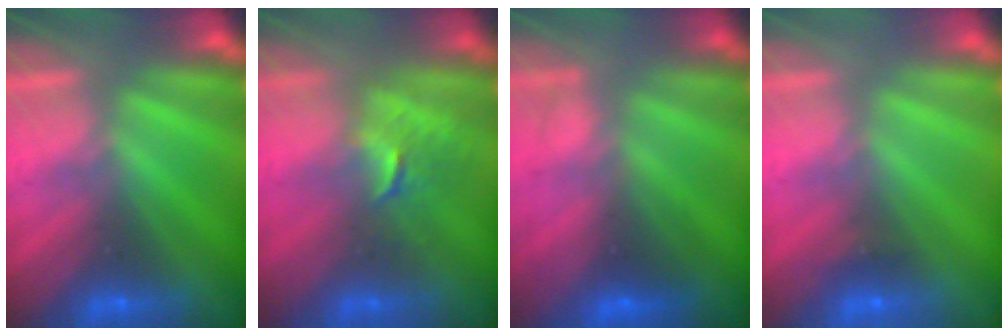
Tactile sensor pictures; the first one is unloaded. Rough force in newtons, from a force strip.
{"total": 2.6}
{"total": 3.6}
{"total": 2.4}